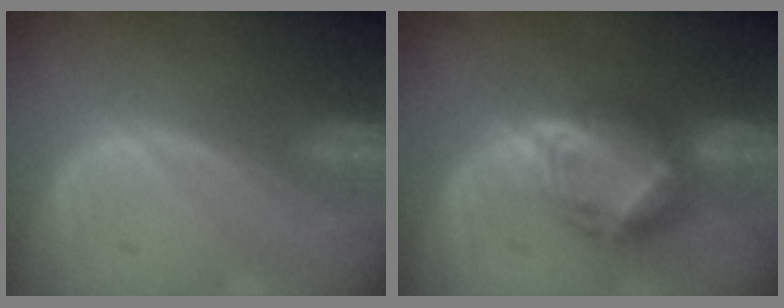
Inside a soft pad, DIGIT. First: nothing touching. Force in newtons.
{"total": 7.7, "press": 6.8, "slide": 3.8}